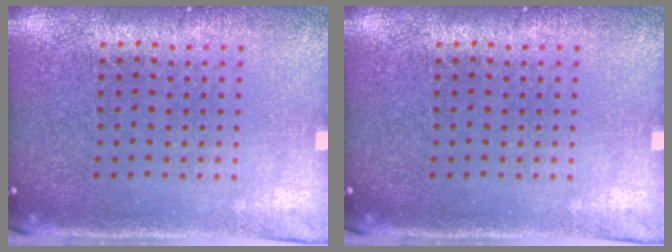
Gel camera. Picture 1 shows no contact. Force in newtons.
{"total": 0.0}